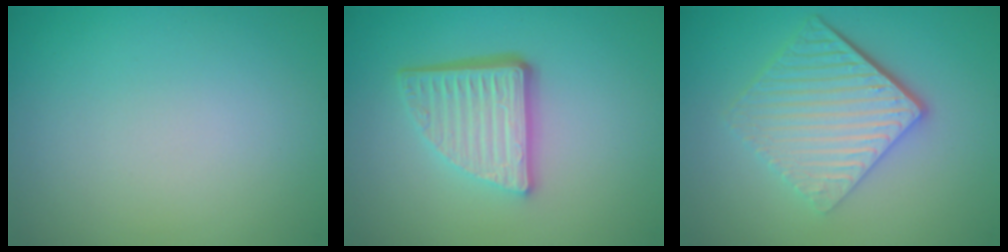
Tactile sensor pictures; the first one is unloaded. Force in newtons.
{"total": 5.6, "press": 3.7, "slide": 4.1}
{"total": 6.2, "press": 4.2, "slide": 4.5}